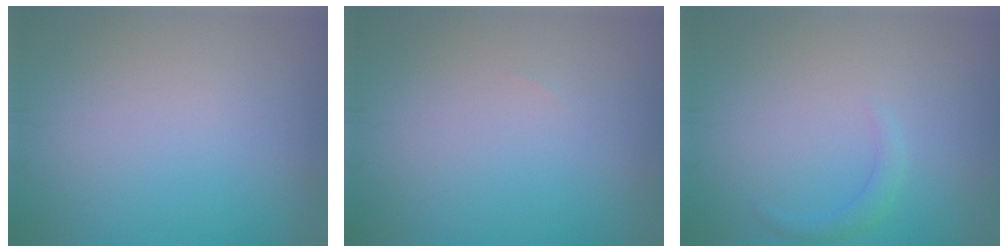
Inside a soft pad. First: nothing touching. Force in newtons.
{"total": 0.0}
{"total": 1.2, "press": 1.2, "slide": 0.1}